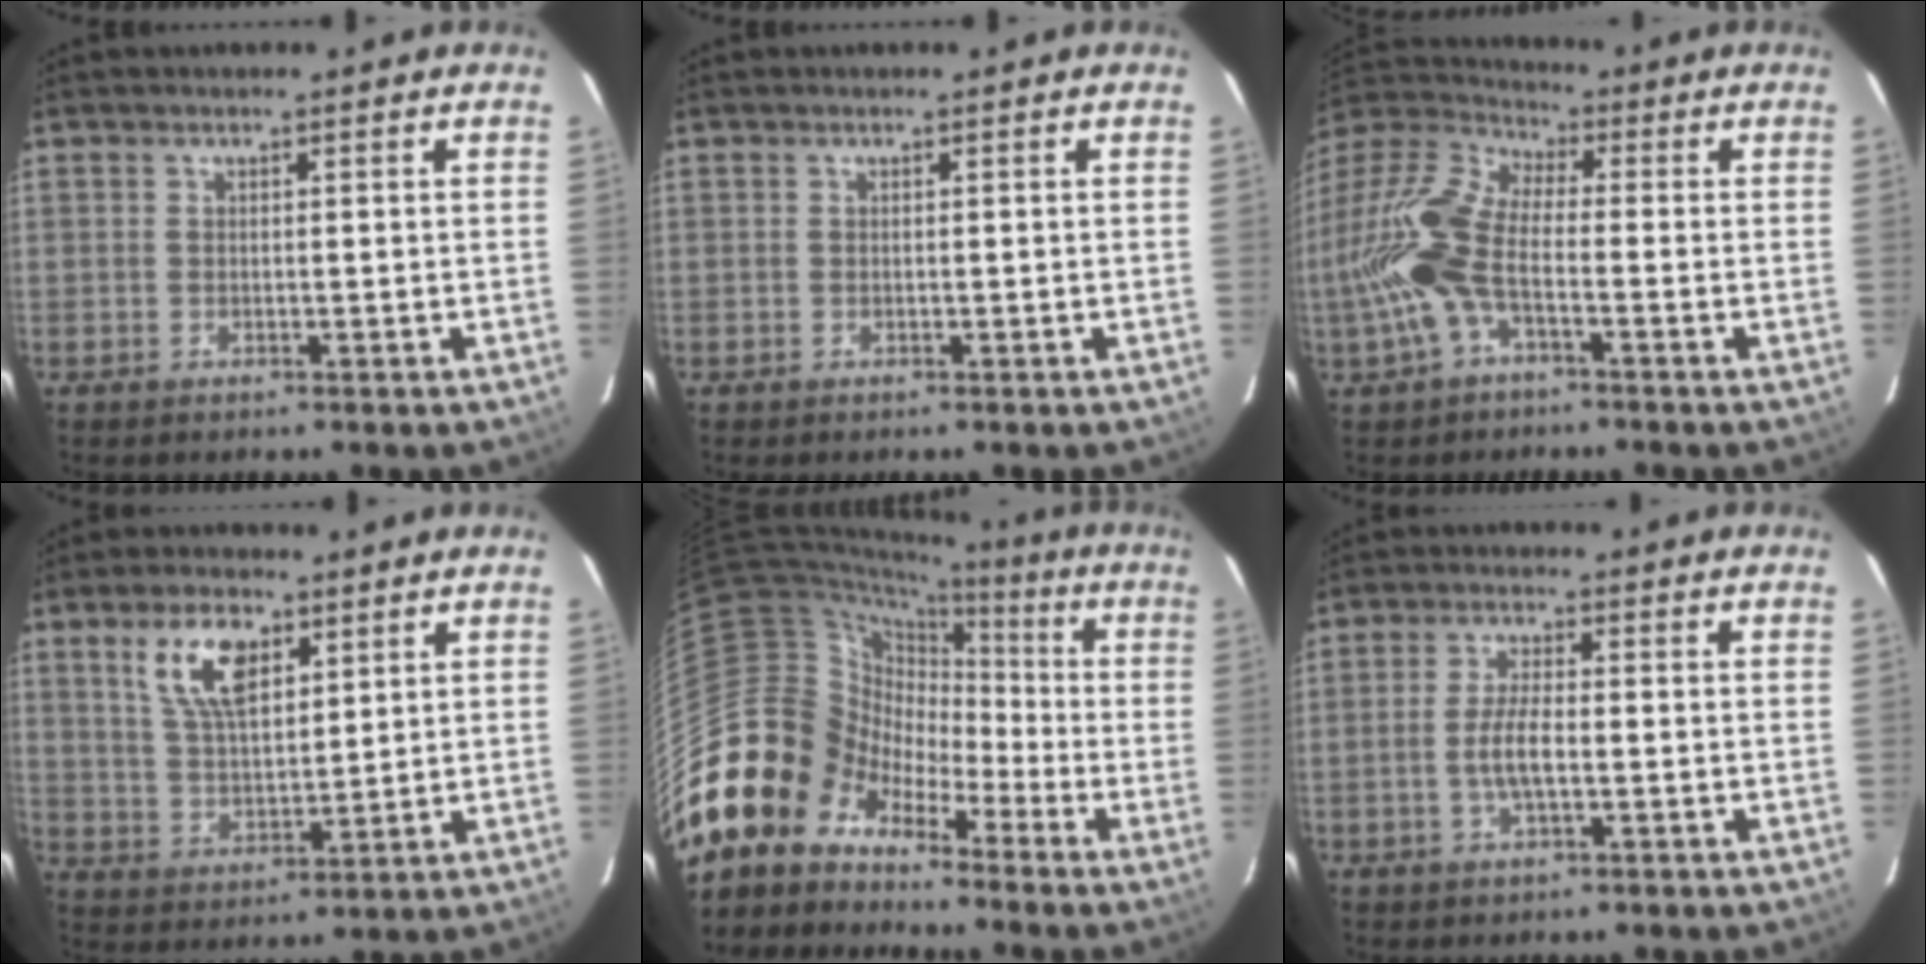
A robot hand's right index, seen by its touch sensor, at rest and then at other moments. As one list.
[{"total": 0.0}, {"total": 14.5, "force": [-3.9, 6.1, 12.6], "torque": [-0.278, 0.005, -0.086]}, {"total": 9.6, "force": [4.8, 4.5, 7.0], "torque": [-0.133, 0.012, 0.098]}, {"total": 13.2, "force": [-8.6, 10.0, 1.3], "torque": [-0.057, 0.043, -0.180]}, {"total": 4.9, "force": [-1.2, 1.3, 4.6], "torque": [-0.094, 0.002, -0.024]}]